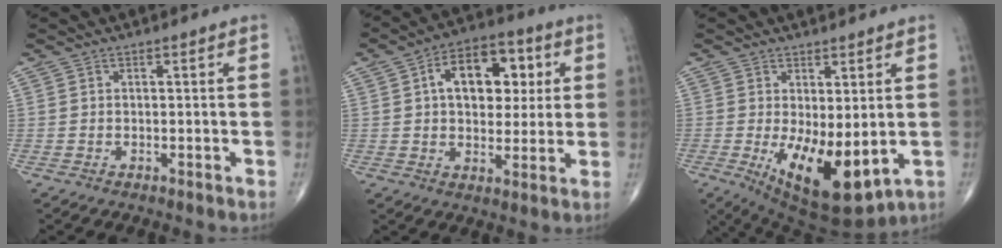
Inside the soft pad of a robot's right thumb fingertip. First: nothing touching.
{"total": 14.4, "force": [3.6, 9.0, 10.7], "torque": [-0.120, 0.009, 0.051]}
{"total": 13.1, "force": [-2.1, 5.6, 11.6], "torque": [-0.181, -0.029, -0.009]}